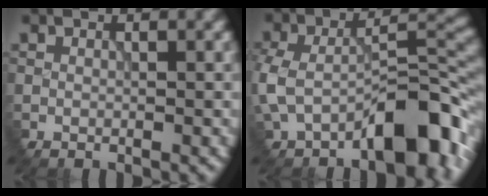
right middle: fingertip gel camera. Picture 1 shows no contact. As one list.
[{"total": 10.0, "force": [-4.6, 4.5, 7.6], "torque": [-0.123, 0.001, -0.087]}]